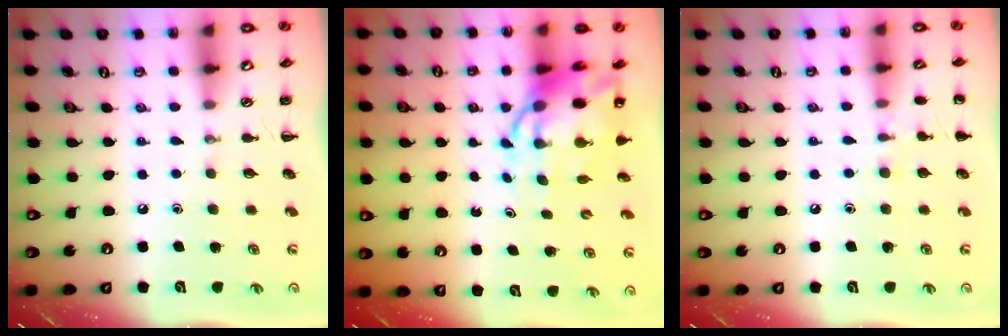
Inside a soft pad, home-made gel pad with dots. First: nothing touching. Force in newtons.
{"total": 10.0, "press": 9.7, "slide": 2.5}
{"total": 5.5, "press": 5.3, "slide": 1.6}